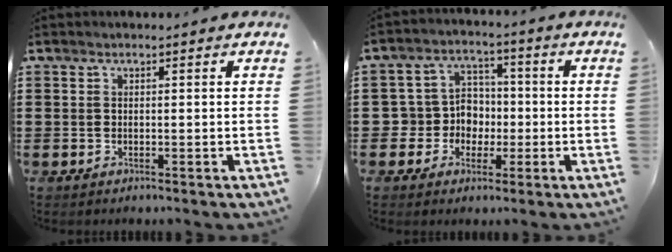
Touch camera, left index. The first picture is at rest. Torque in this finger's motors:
{"motor_torque": [0.34, 0.24, 0.18, 0.02]}